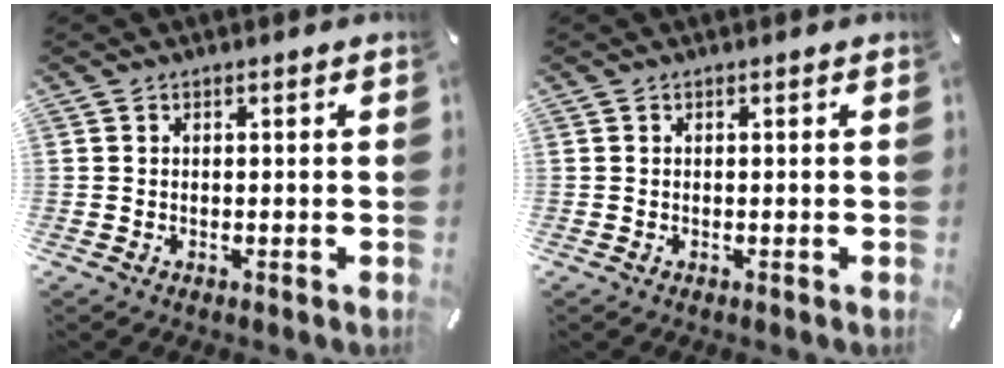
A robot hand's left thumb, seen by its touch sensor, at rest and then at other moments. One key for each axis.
{"total": 0.0}